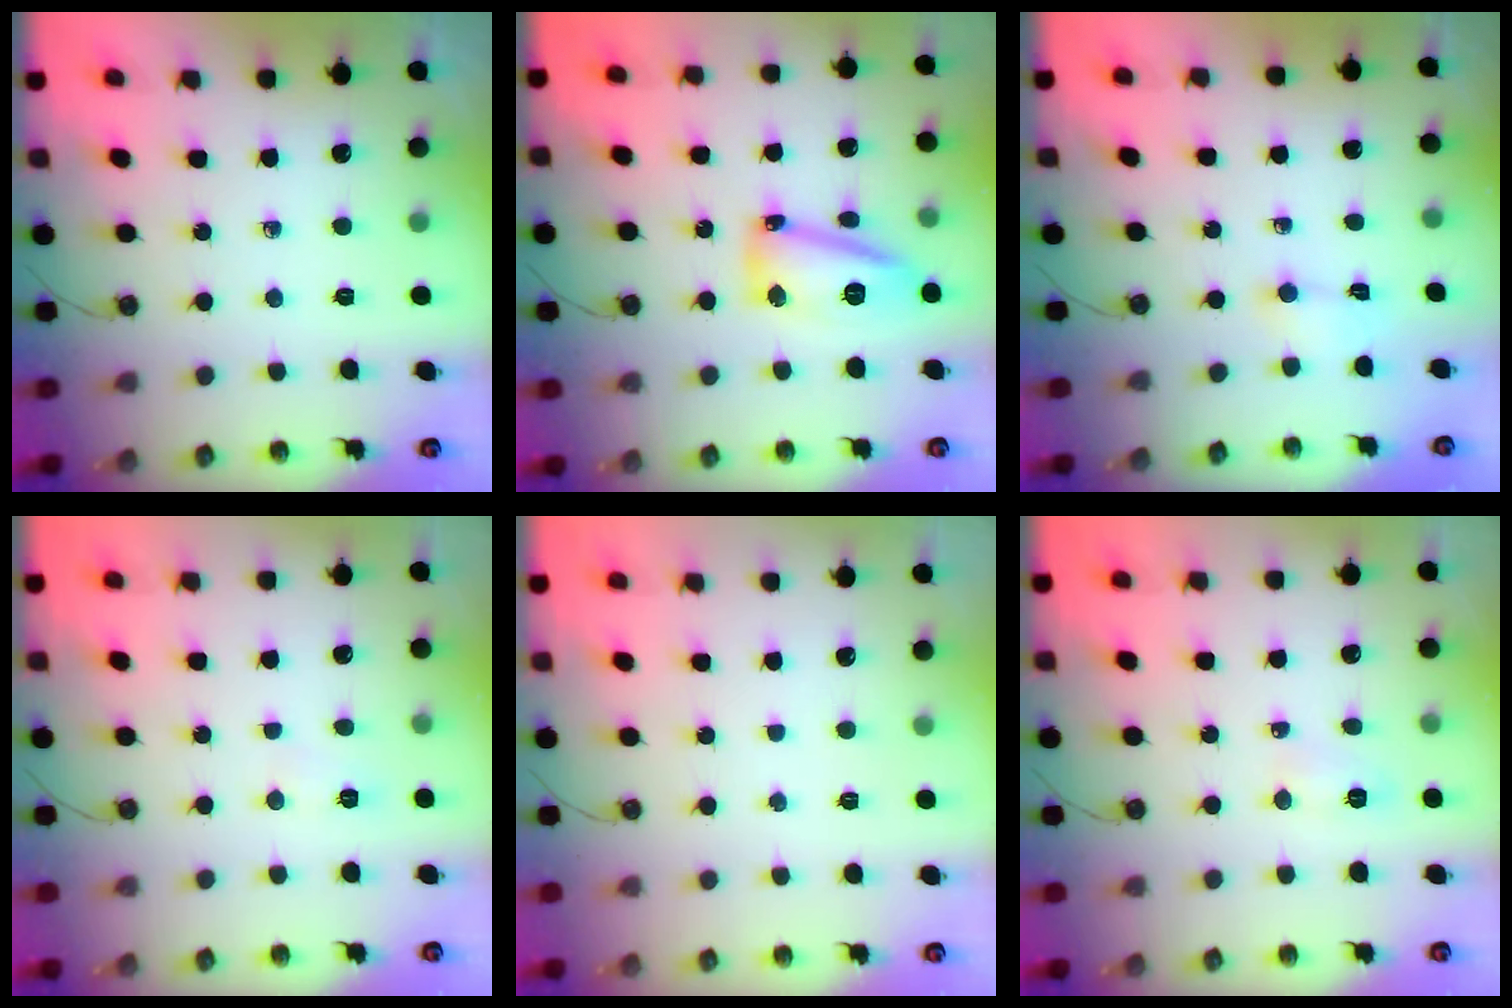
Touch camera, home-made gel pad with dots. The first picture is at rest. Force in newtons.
{"total": 20.4, "press": 16.7, "slide": 11.6}
{"total": 1.9, "press": 1.7, "slide": 0.7}
{"total": 5.4, "press": 5.2, "slide": 1.2}
{"total": 0.9, "press": 0.9, "slide": 0.0}
{"total": 5.8, "press": 5.8, "slide": 0.7}